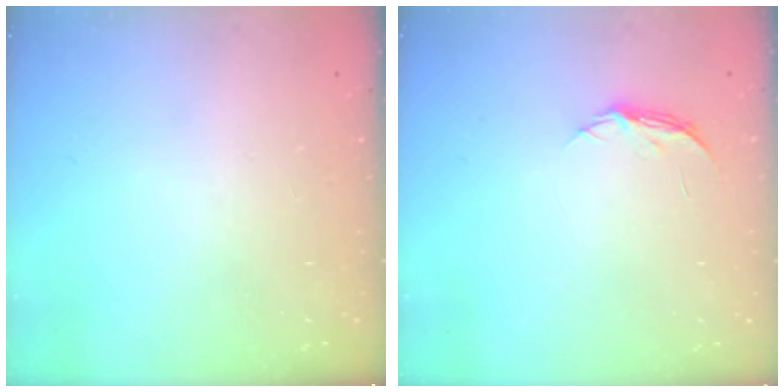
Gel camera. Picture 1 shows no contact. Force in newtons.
{"total": 4.5, "press": 4.5, "slide": 0.5}